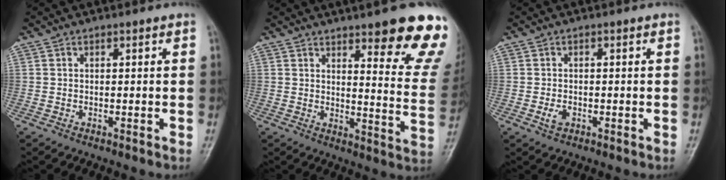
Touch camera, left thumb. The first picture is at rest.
{"total": 17.4, "force": [11.3, 3.7, 12.6], "torque": [-0.123, -0.071, 0.140]}
{"total": 2.3, "force": [-0.8, 1.5, 1.5], "torque": [-0.026, 0.002, -0.014]}